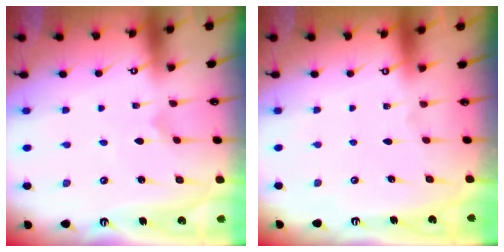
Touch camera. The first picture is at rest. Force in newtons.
{"total": 0.0}